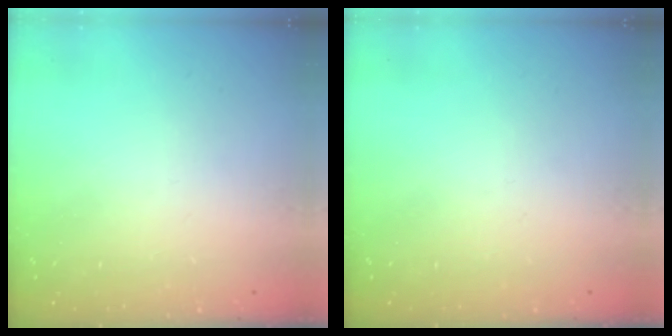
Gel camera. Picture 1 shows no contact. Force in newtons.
{"total": 0.0}